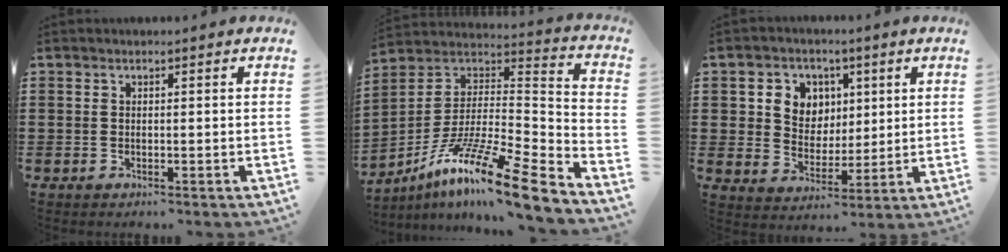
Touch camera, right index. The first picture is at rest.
{"total": 14.7, "force": [-10.1, 1.6, 10.5], "torque": [-0.196, 0.011, -0.187]}
{"total": 6.4, "force": [2.0, 5.9, 1.5], "torque": [-0.045, 0.012, 0.032]}